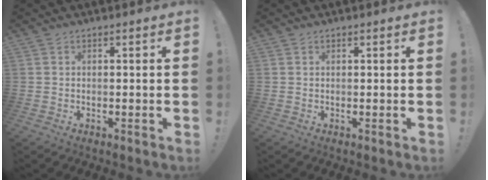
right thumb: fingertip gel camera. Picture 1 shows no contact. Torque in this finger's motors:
{"motor_torque": [-0.11, 0.21, -0.20, 0.10, -0.01]}